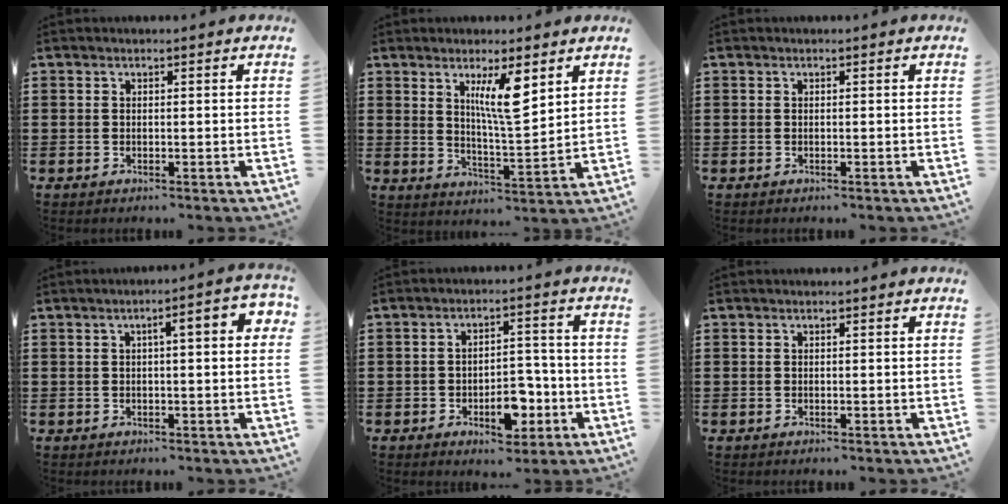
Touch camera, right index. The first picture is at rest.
{"total": 7.5, "force": [3.9, 1.6, 6.2], "torque": [-0.115, -0.008, 0.062]}
{"total": 0.0}
{"total": 4.2, "force": [0.5, 0.7, 4.1], "torque": [-0.068, 0.002, 0.003]}
{"total": 7.1, "force": [-2.9, 3.8, 5.3], "torque": [-0.065, 0.010, -0.050]}
{"total": 0.0}